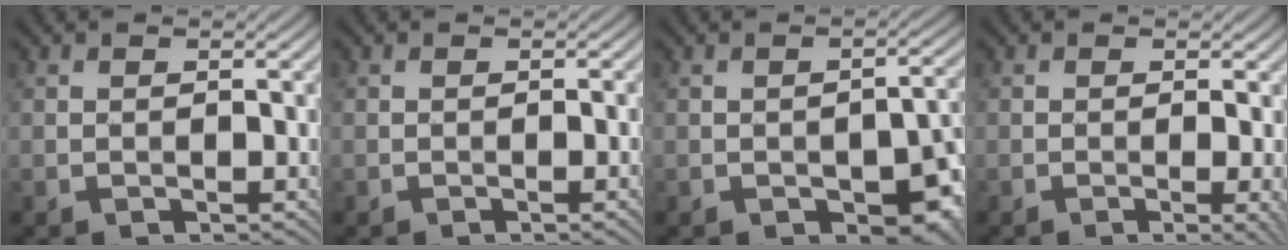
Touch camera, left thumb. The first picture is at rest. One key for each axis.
{"total": 1.9, "fx": -0.5, "fy": 0.3, "fz": 1.8, "tx": -0.024, "ty": 0.003, "tz": -0.010}
{"total": 6.9, "fx": -2.8, "fy": 3.6, "fz": 5.2, "tx": -0.064, "ty": -0.008, "tz": -0.035}
{"total": 2.4, "fx": -0.5, "fy": 0.4, "fz": 2.3, "tx": -0.038, "ty": -0.001, "tz": -0.012}